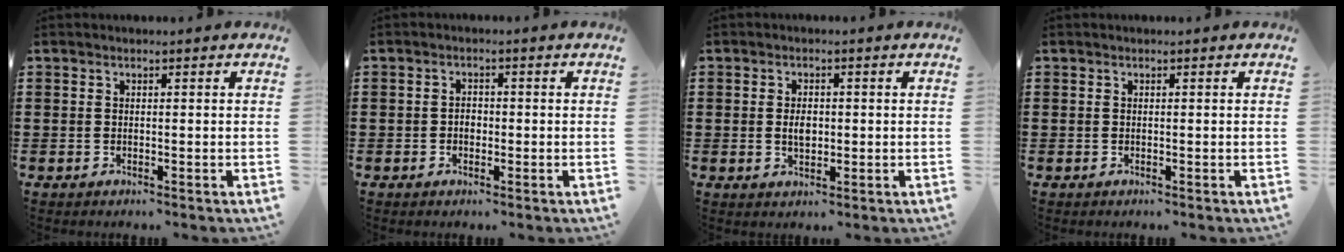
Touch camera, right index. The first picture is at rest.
{"total": 1.5, "force": [-0.4, 1.1, 1.0], "torque": [-0.021, 0.003, -0.009]}
{"total": 2.9, "force": [-0.1, 1.7, 2.4], "torque": [-0.047, 0.004, -0.002]}
{"total": 0.0}